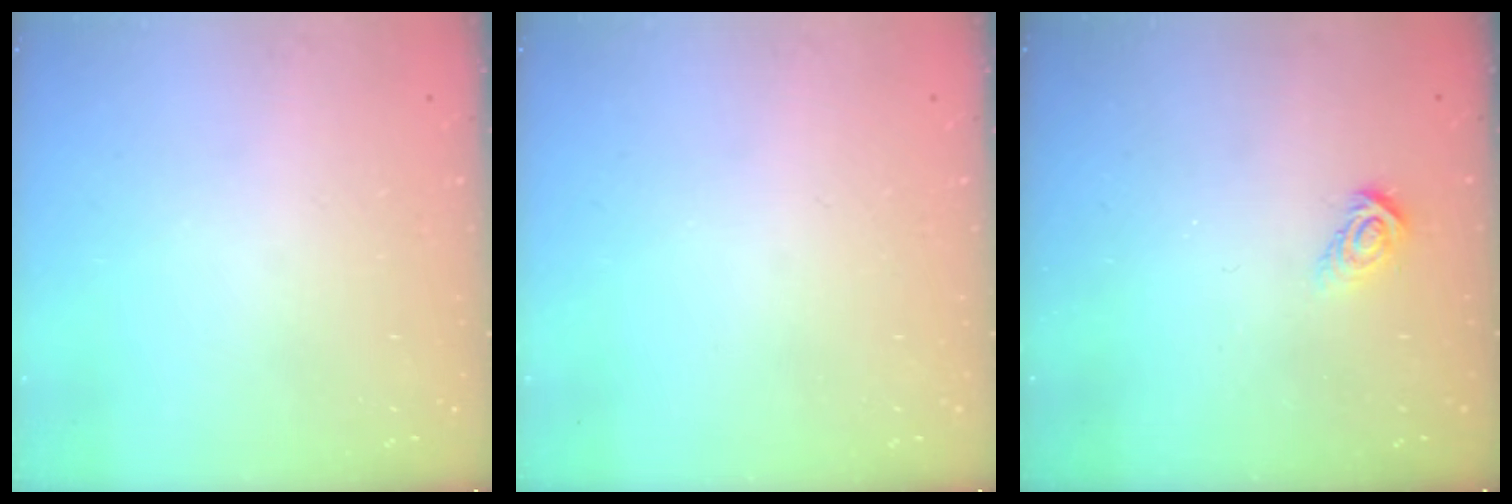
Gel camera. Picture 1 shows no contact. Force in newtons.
{"total": 0.0}
{"total": 5.0, "press": 5.0, "slide": 0.2}